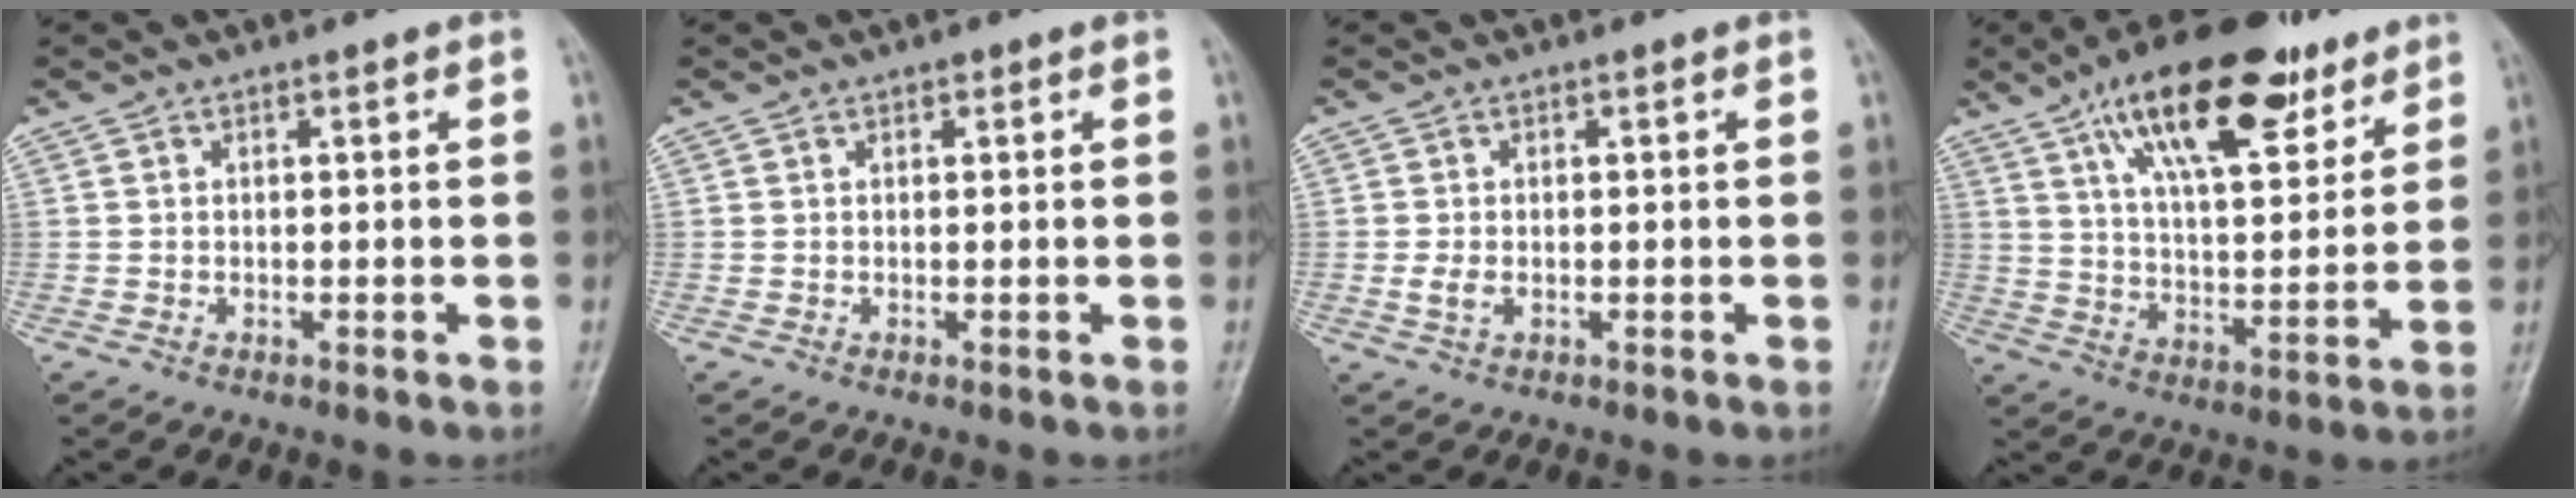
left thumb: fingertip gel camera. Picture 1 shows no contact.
{"total": 0.7, "force": [0.4, 0.4, 0.3], "torque": [0.000, -0.001, 0.004]}
{"total": 2.0, "force": [-0.3, 1.3, 1.5], "torque": [-0.033, -0.003, -0.008]}
{"total": 21.0, "force": [12.2, 8.3, 14.9], "torque": [-0.210, -0.035, 0.205]}